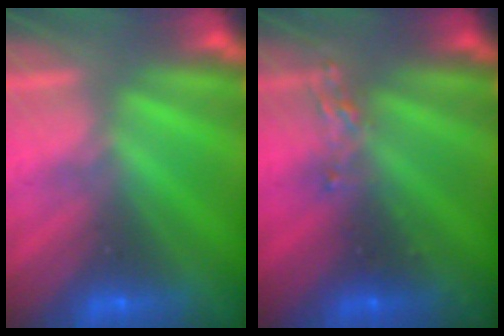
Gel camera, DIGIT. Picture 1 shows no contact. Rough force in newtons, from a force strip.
{"total": 2.5}